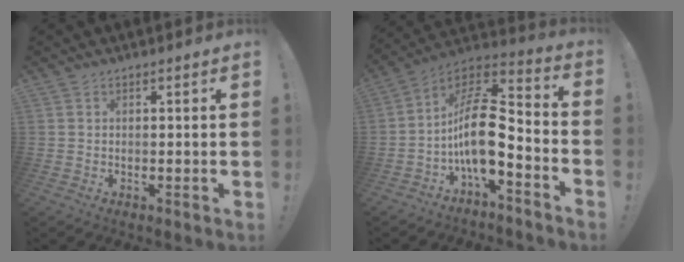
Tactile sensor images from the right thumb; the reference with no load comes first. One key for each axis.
{"total": 16.6, "fx": -2.8, "fy": 7.5, "fz": 14.5, "tx": -0.277, "ty": 0.016, "tz": -0.044}